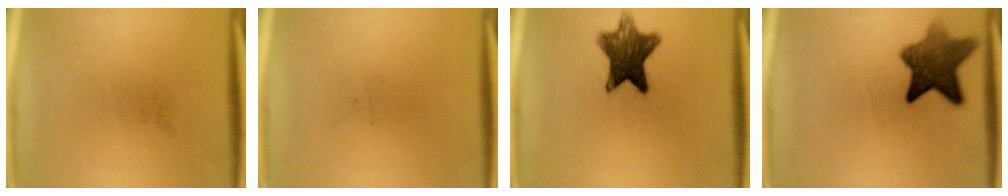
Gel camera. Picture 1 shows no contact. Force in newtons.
{"total": 0.0}
{"total": 10.0}
{"total": 9.0}